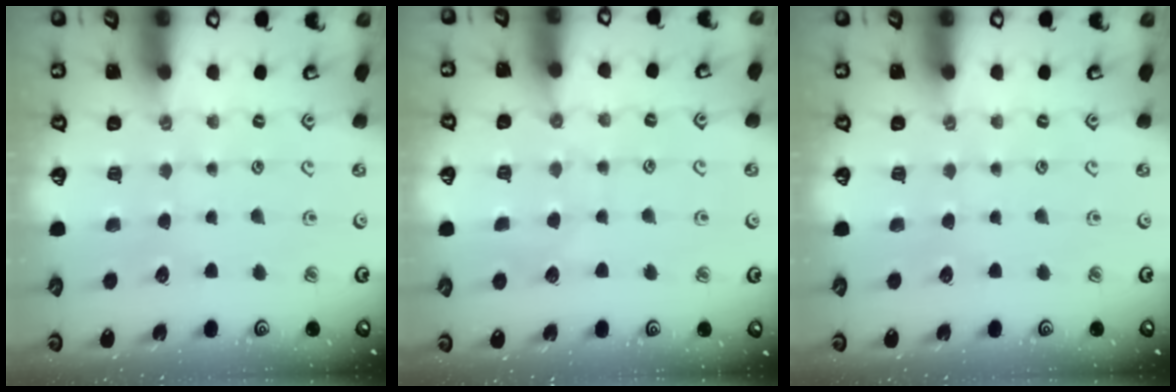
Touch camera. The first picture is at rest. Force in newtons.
{"total": 6.0, "press": 5.9, "slide": 0.6}
{"total": 0.0}